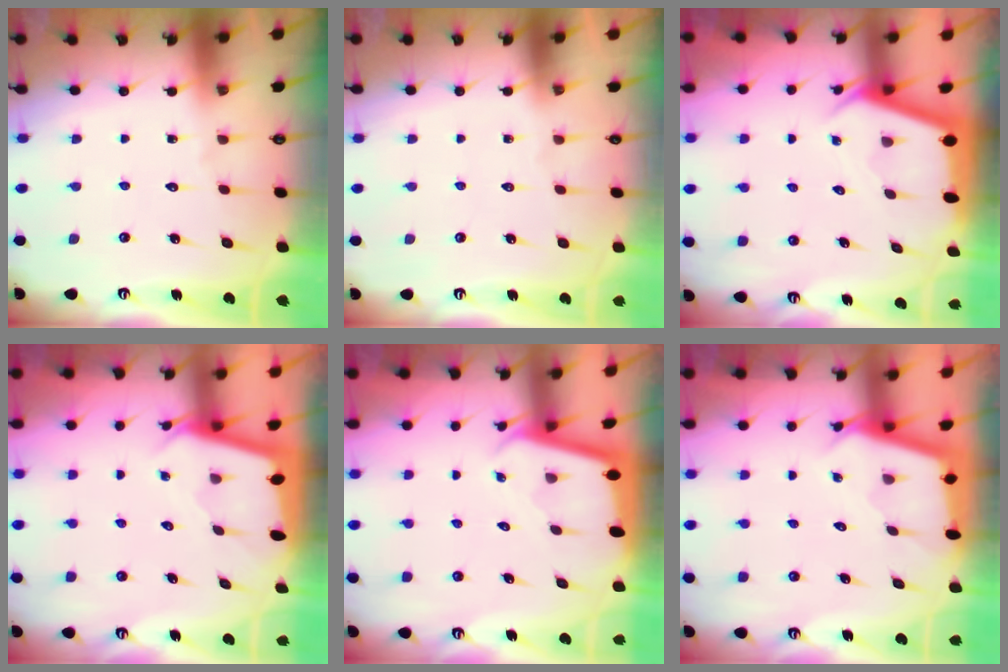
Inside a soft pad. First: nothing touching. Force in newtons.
{"total": 0.0}
{"total": 2.3, "press": 2.3, "slide": 0.2}
{"total": 2.0, "press": 2.0, "slide": 0.2}
{"total": 1.8, "press": 1.8, "slide": 0.1}
{"total": 2.4, "press": 2.4, "slide": 0.2}